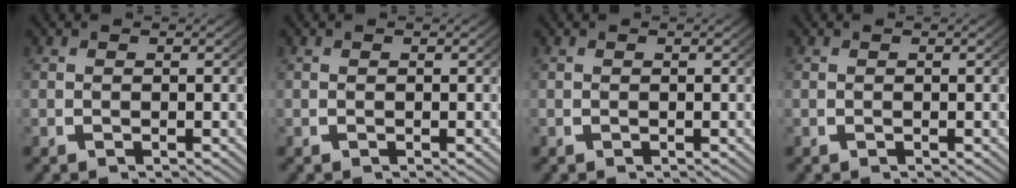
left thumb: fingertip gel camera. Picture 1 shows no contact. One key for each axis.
{"total": 0.0}
{"total": 0.0}
{"total": 0.0}